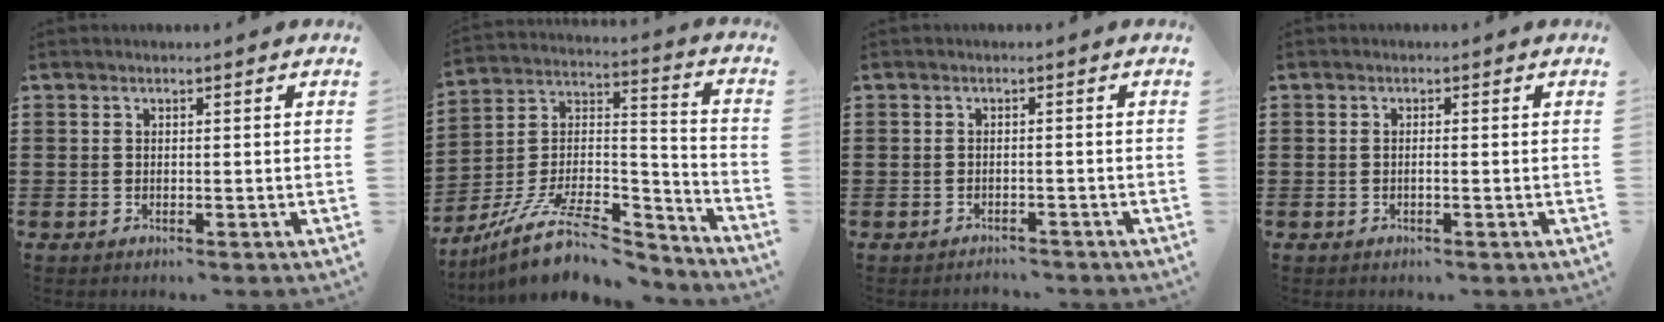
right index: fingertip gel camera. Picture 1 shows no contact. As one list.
[{"total": 12.1, "force": [-9.2, 4.4, 6.6], "torque": [-0.125, 0.022, -0.172]}, {"total": 1.5, "force": [-1.4, 0.3, -0.2], "torque": [-0.001, 0.002, -0.034]}, {"total": 0.6, "force": [-0.1, 0.0, 0.6], "torque": [-0.011, -0.002, -0.002]}]